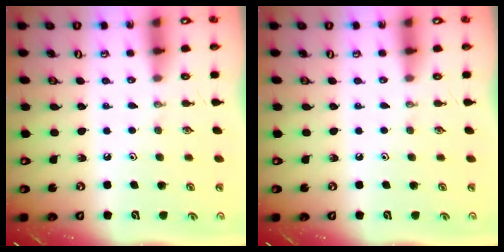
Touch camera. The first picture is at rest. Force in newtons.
{"total": 0.0}